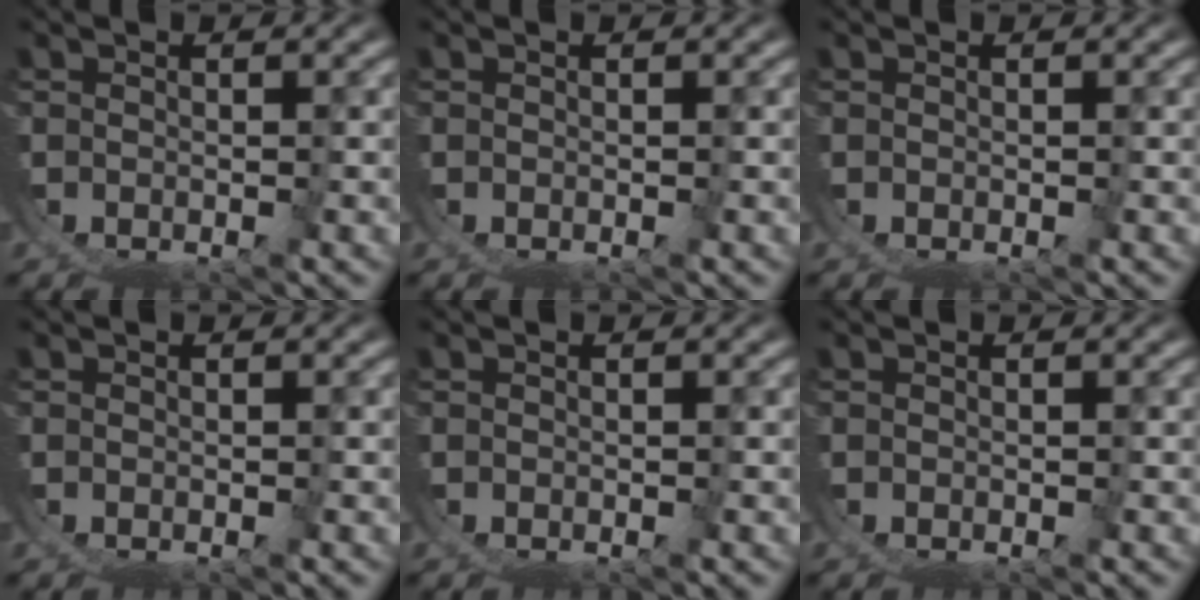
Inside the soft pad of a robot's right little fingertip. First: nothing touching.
{"total": 0.0}
{"total": 0.0}
{"total": 0.0}
{"total": 0.0}
{"total": 0.0}